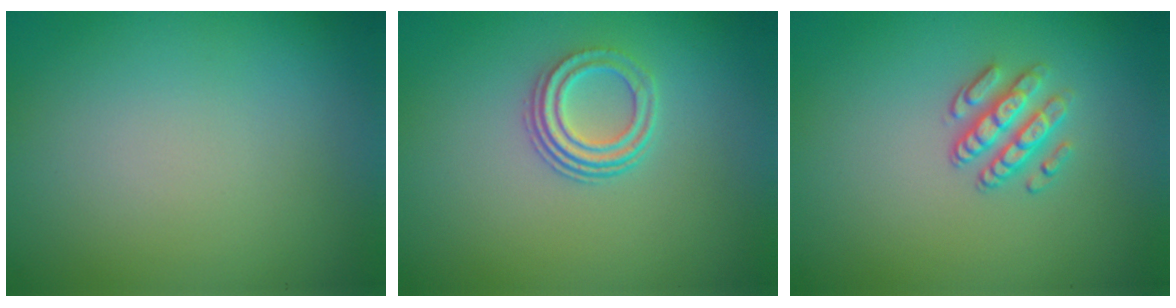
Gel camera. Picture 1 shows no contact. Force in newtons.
{"total": 3.0, "press": 2.2, "slide": 2.1}
{"total": 2.7, "press": 2.4, "slide": 1.2}